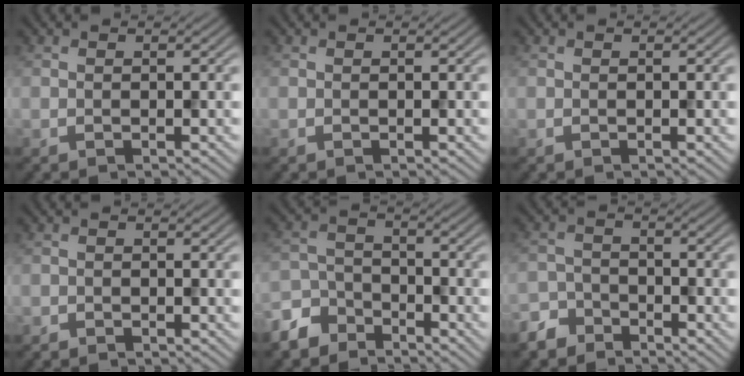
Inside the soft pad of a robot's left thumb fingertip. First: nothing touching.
{"total": 0.0}
{"total": 0.0}
{"total": 0.6, "force": [-0.6, 0.3, 0.0], "torque": [0.001, -0.004, -0.010]}
{"total": 5.9, "force": [-4.8, 3.0, 1.6], "torque": [-0.041, -0.003, -0.113]}
{"total": 3.9, "force": [-3.3, 1.9, 0.7], "torque": [-0.014, -0.001, -0.079]}